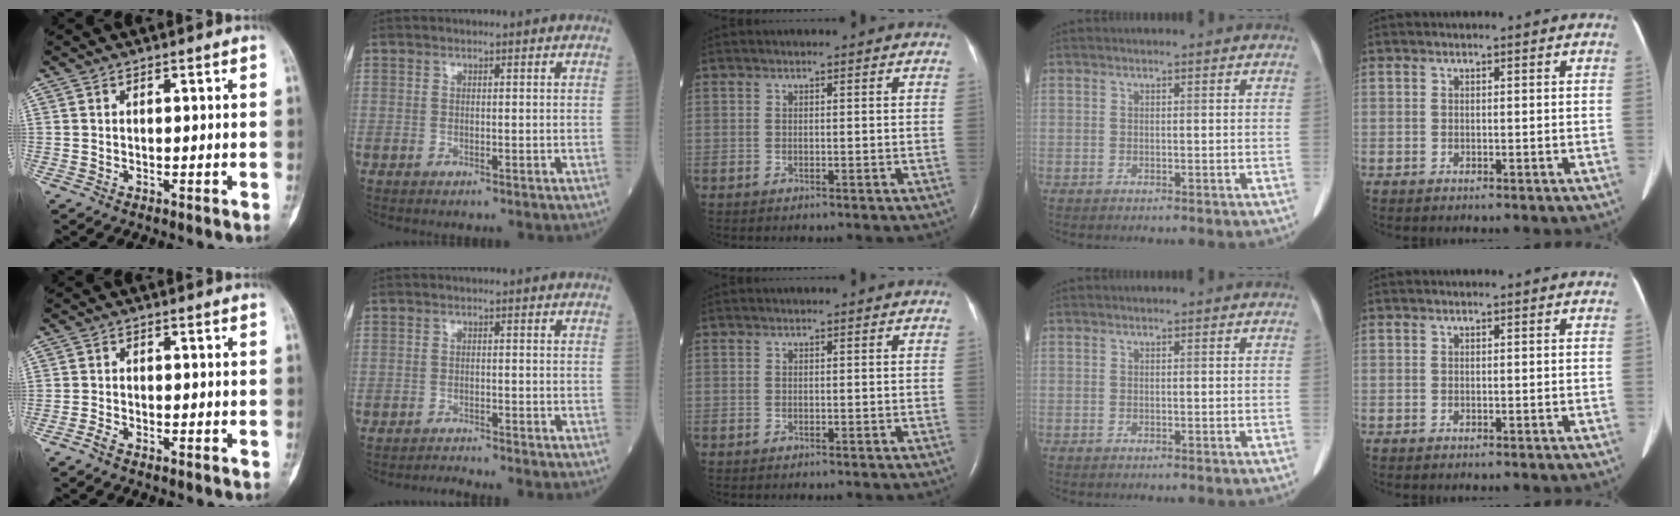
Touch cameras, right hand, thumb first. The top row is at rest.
{"thumb": {"total": 1.7, "force": [-1.4, 0.6, 0.8], "torque": [-0.023, 0.004, -0.029]}, "index": {"total": 1.4, "force": [-1.3, -0.5, -0.4], "torque": [0.012, -0.006, -0.020]}}